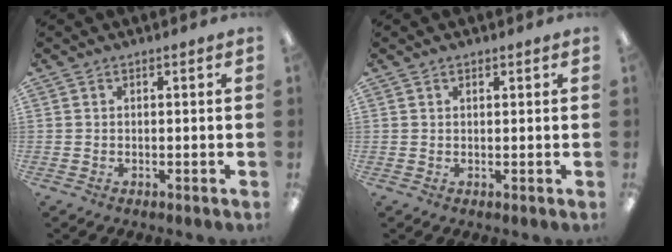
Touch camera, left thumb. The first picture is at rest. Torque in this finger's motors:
{"motor_torque": [0.10, -0.05, 0.03, -0.08, 0.01]}